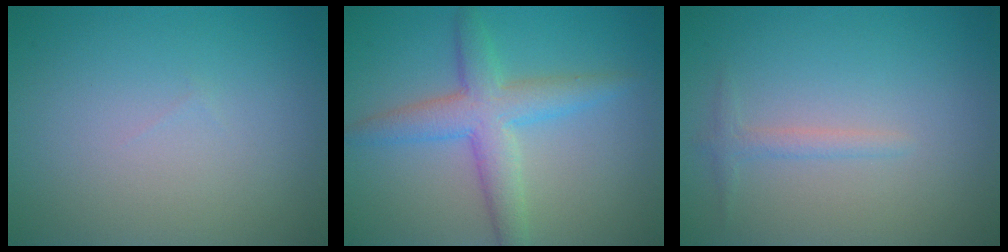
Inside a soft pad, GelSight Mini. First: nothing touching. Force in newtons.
{"total": 4.7, "press": 4.7, "slide": 0.1}
{"total": 1.1, "press": 1.1, "slide": 0.1}